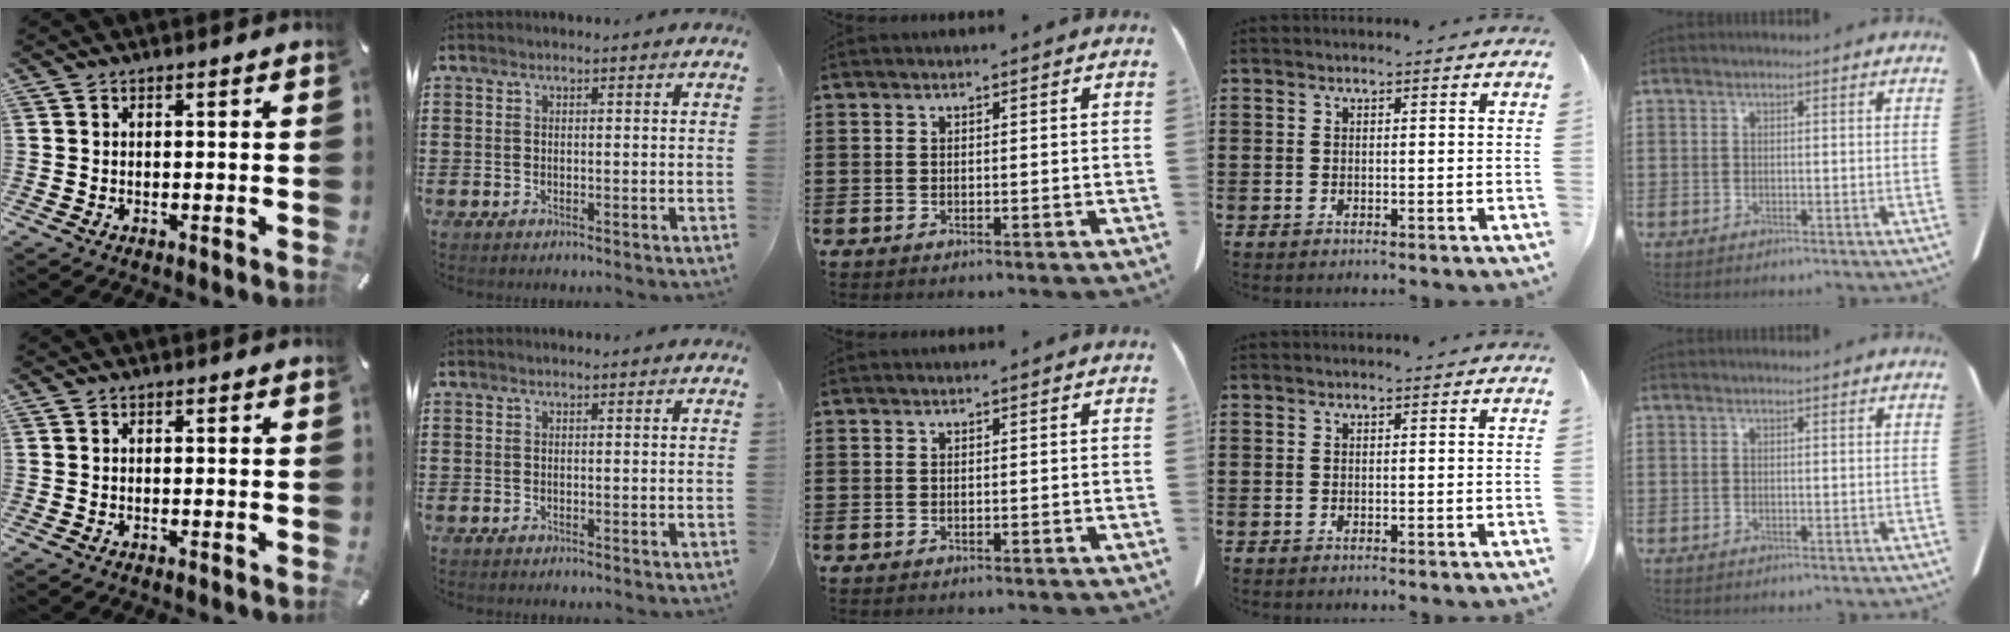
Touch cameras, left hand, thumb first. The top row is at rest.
{}